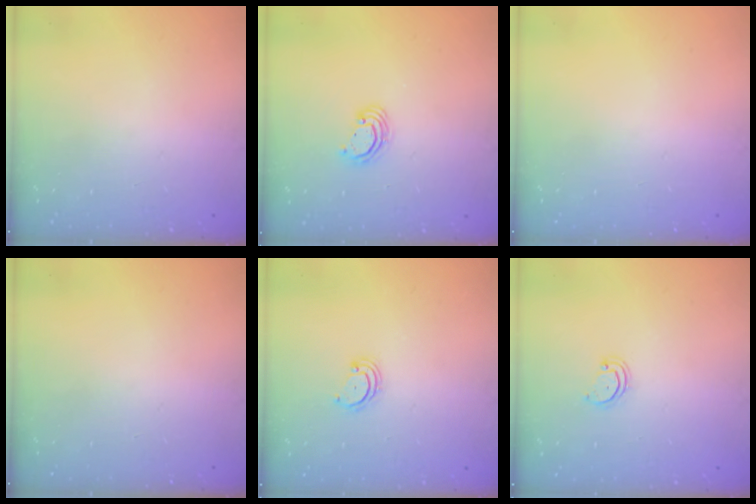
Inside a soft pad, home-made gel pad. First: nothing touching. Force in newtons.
{"total": 3.8, "press": 3.8, "slide": 0.2}
{"total": 0.0}
{"total": 0.0}
{"total": 2.9, "press": 2.9, "slide": 0.3}
{"total": 3.0, "press": 3.0, "slide": 0.2}